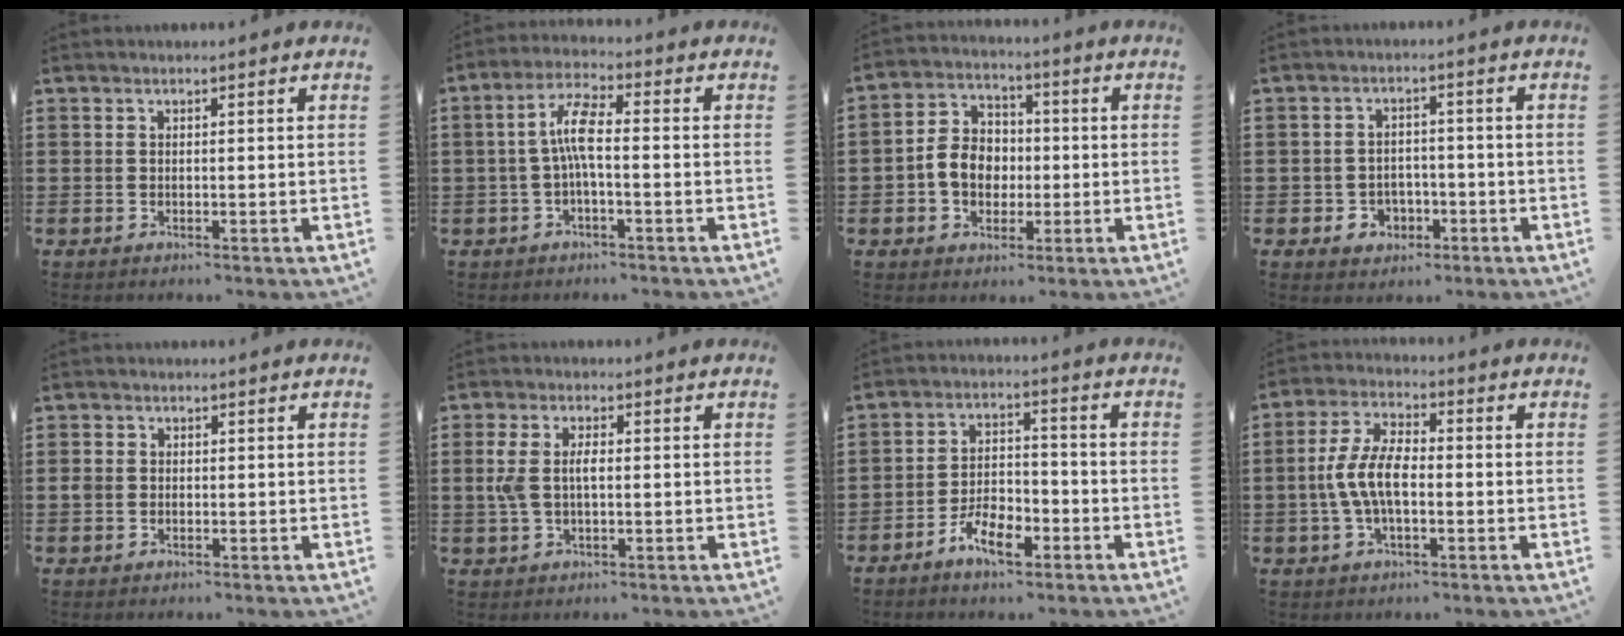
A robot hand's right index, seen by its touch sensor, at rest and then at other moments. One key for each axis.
{"total": 6.2, "fx": -0.6, "fy": 1.7, "fz": 5.9, "tx": -0.123, "ty": 0.005, "tz": -0.017}
{"total": 6.7, "fx": -0.9, "fy": 5.6, "fz": 3.6, "tx": -0.084, "ty": 0.009, "tz": -0.021}
{"total": 3.1, "fx": -1.5, "fy": 2.6, "fz": 1.0, "tx": -0.026, "ty": 0.004, "tz": -0.033}
{"total": 1.5, "fx": -0.3, "fy": 1.2, "fz": 0.8, "tx": -0.018, "ty": 0.004, "tz": -0.007}
{"total": 4.5, "fx": 0.0, "fy": 2.1, "fz": 3.9, "tx": -0.100, "ty": -0.001, "tz": -0.008}
{"total": 6.9, "fx": -4.3, "fy": 2.8, "fz": 4.5, "tx": -0.084, "ty": 0.011, "tz": -0.080}
{"total": 7.5, "fx": -1.2, "fy": 3.5, "fz": 6.6, "tx": -0.157, "ty": -0.003, "tz": -0.030}